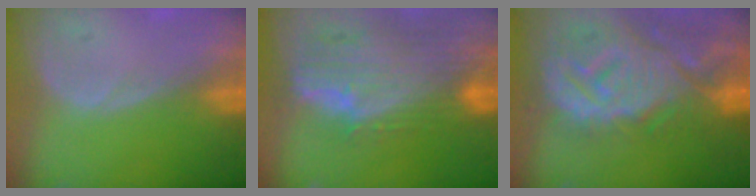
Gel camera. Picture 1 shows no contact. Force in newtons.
{"total": 11.7, "press": 10.0, "slide": 6.2}
{"total": 14.0, "press": 12.1, "slide": 6.9}